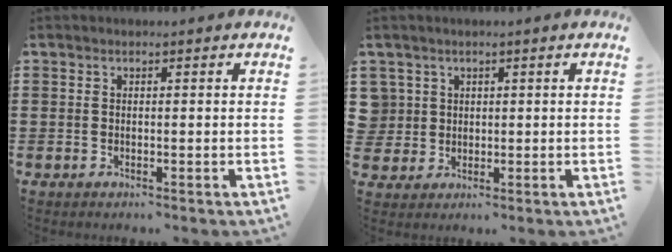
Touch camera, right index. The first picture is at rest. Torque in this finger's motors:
{"motor_torque": [-0.06, 1.05, 0.02, -0.07]}